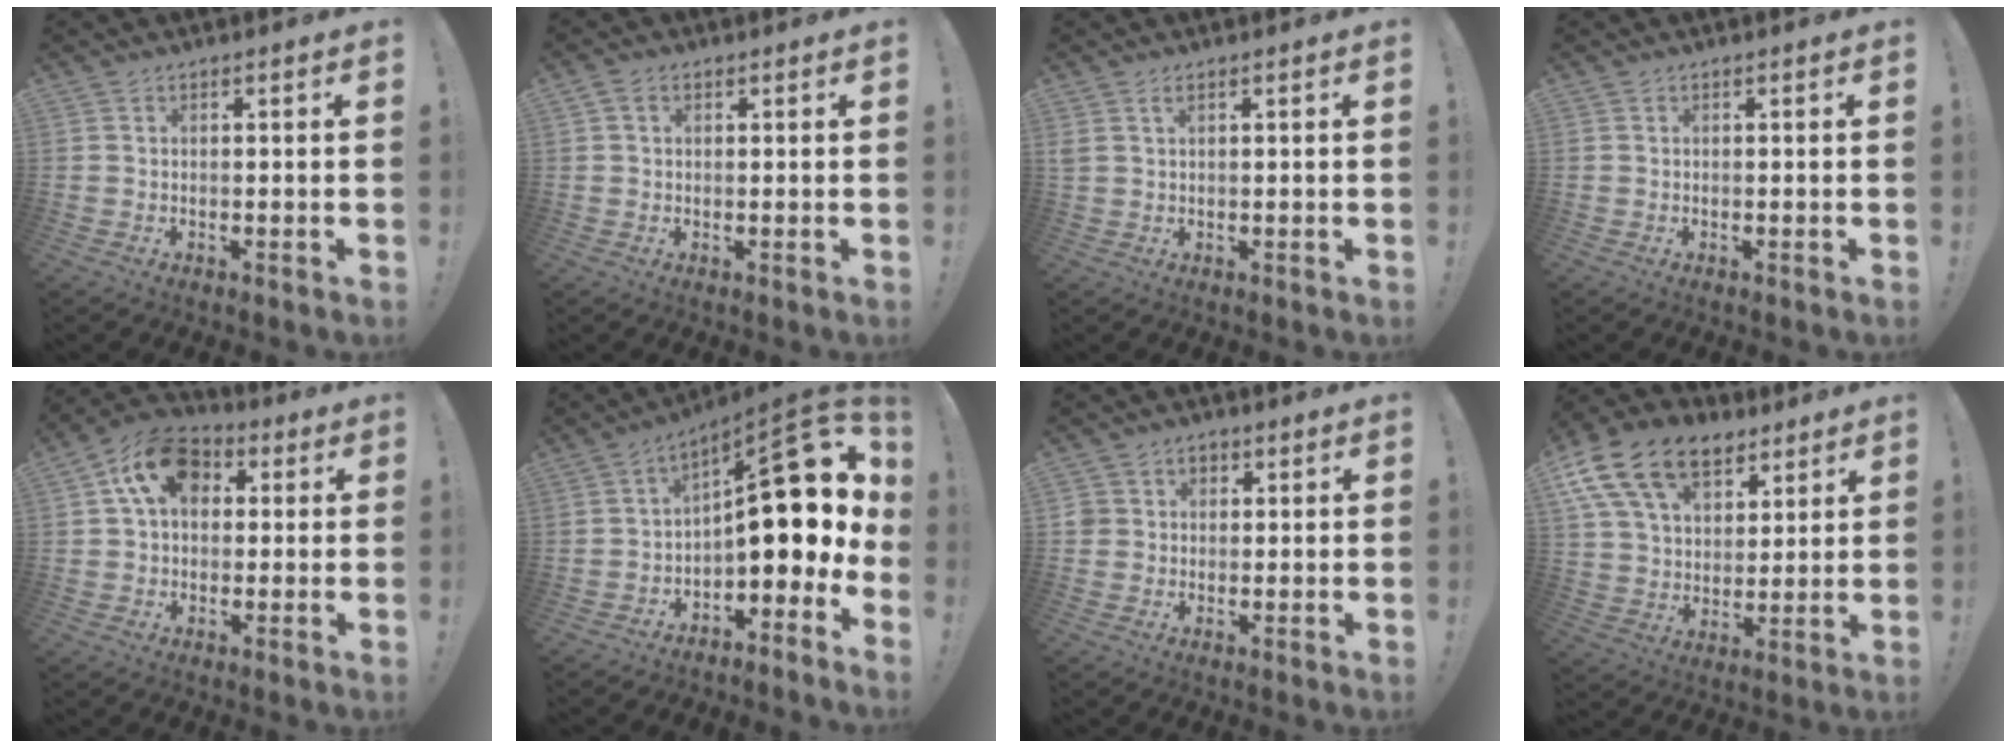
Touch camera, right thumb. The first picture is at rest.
{"total": 2.0, "force": [0.8, 1.4, 1.2], "torque": [-0.016, 0.001, 0.014]}
{"total": 2.0, "force": [1.1, 0.9, 1.4], "torque": [-0.027, 0.000, 0.019]}
{"total": 0.0}
{"total": 13.5, "force": [4.4, 9.5, 8.6], "torque": [-0.135, 0.002, 0.086]}
{"total": 18.8, "force": [3.1, 7.6, 16.9], "torque": [-0.230, -0.020, 0.055]}
{"total": 4.2, "force": [0.5, 4.0, 1.1], "torque": [-0.016, 0.007, 0.011]}
{"total": 19.7, "force": [10.6, 12.6, 10.7], "torque": [-0.183, -0.058, 0.193]}